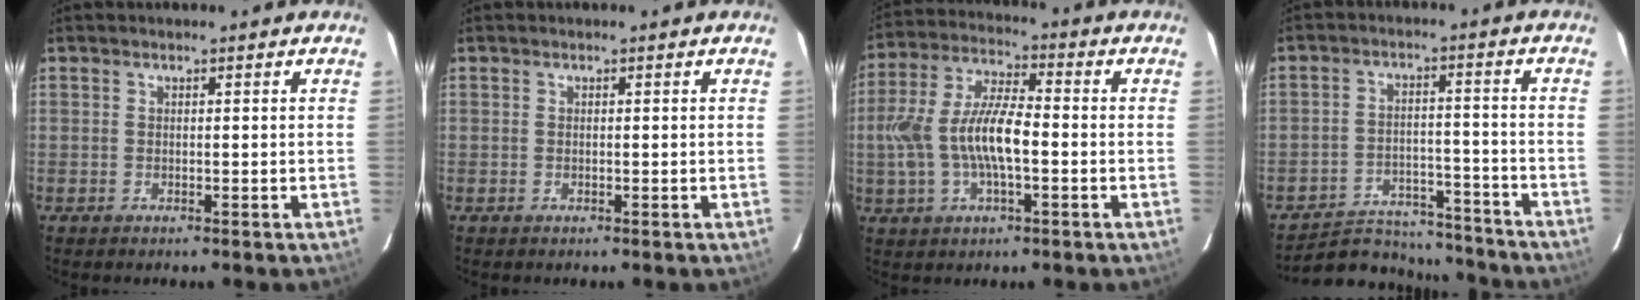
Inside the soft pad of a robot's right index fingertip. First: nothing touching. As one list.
[{"total": 0.0}, {"total": 13.2, "force": [-2.1, 5.1, 12.0], "torque": [-0.249, 0.008, -0.037]}, {"total": 16.2, "force": [-14.9, 5.2, 3.8], "torque": [-0.090, 0.019, -0.200]}]